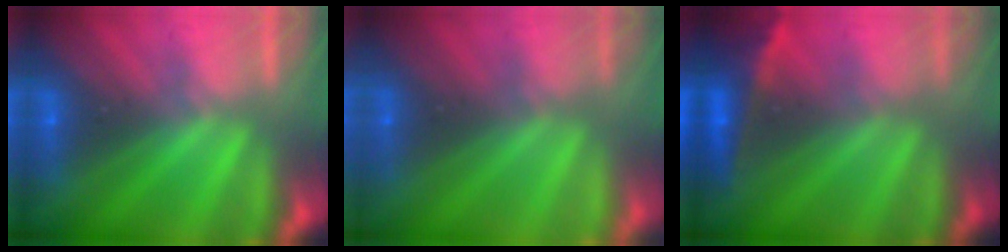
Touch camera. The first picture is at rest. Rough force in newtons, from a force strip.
{"total": 3.0}
{"total": 2.2}